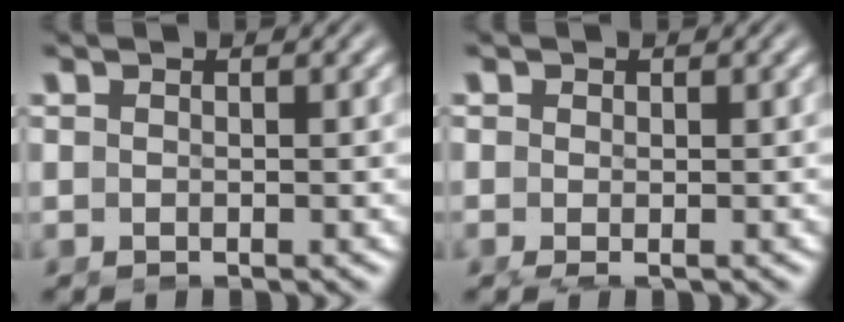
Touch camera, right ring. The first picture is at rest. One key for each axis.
{"total": 1.5, "fx": -0.6, "fy": 1.1, "fz": 0.9, "tx": -0.026, "ty": -0.014, "tz": -0.003}